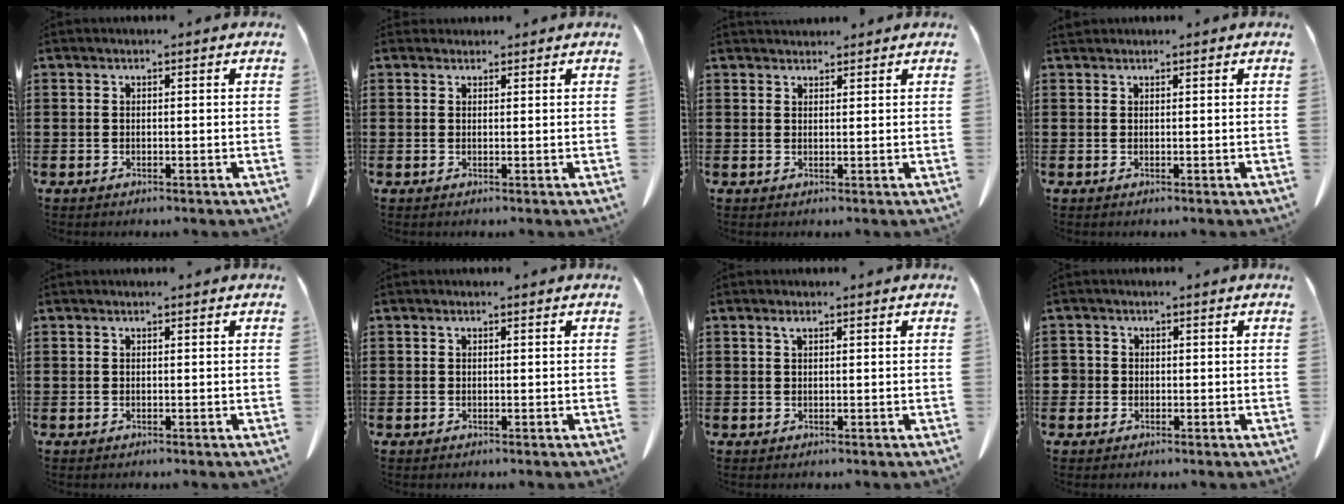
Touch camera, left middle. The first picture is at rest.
{"total": 0.9, "force": [0.8, 0.4, 0.0], "torque": [0.006, -0.002, 0.014]}
{"total": 1.7, "force": [1.6, 0.4, 0.0], "torque": [-0.003, 0.001, 0.032]}
{"total": 0.5, "force": [0.5, 0.2, 0.1], "torque": [-0.004, 0.001, 0.010]}
{"total": 0.0}
{"total": 0.0}
{"total": 0.8, "force": [0.4, 0.3, 0.7], "torque": [-0.015, 0.003, 0.006]}
{"total": 1.4, "force": [-0.2, 1.4, 0.3], "torque": [-0.011, 0.005, -0.006]}